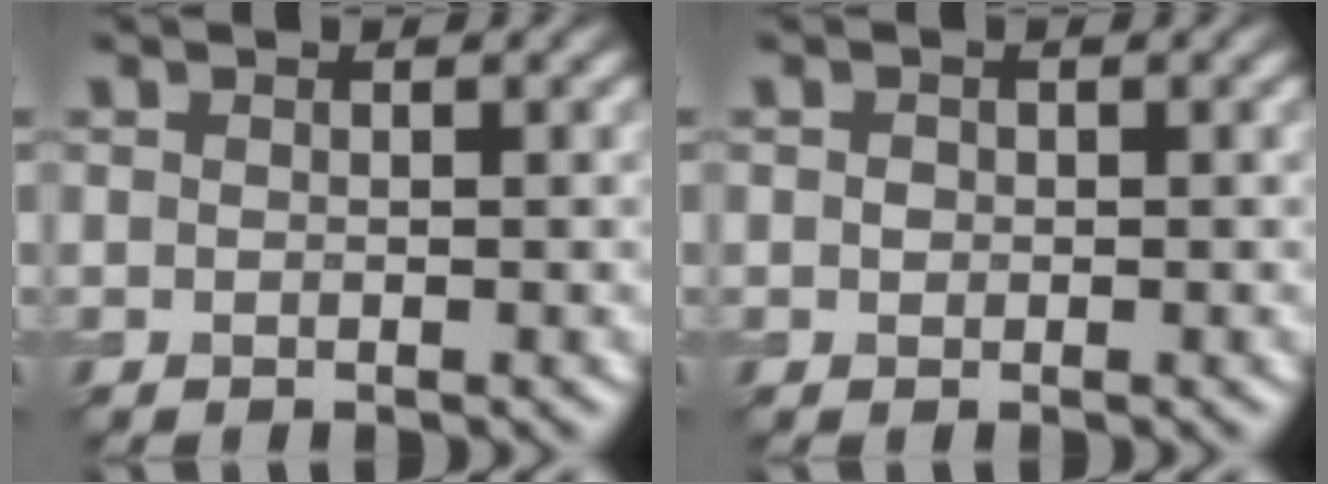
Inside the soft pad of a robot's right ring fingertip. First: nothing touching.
{"total": 0.7, "force": [0.1, 0.7, 0.2], "torque": [0.000, -0.005, -0.001]}